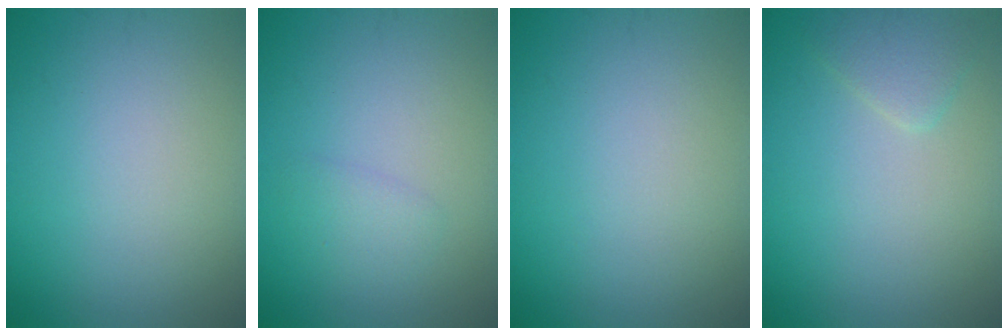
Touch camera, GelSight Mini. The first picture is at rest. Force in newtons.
{"total": 1.3, "press": 1.3, "slide": 0.1}
{"total": 0.0}
{"total": 1.6, "press": 1.6, "slide": 0.2}